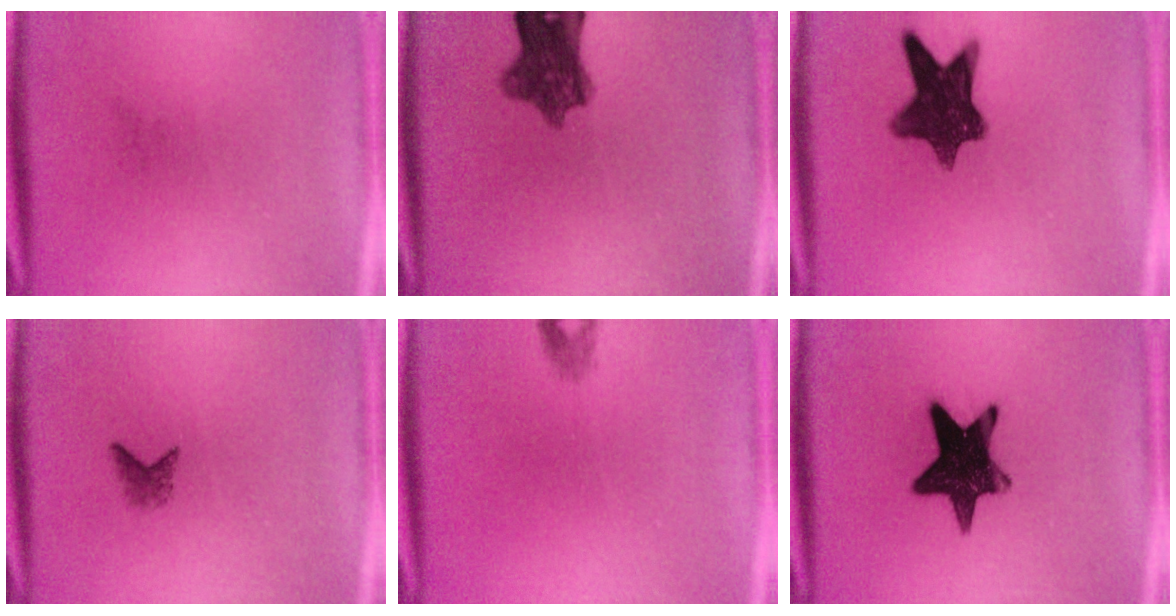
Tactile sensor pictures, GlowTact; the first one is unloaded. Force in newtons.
{"total": 8.4}
{"total": 10.8}
{"total": 1.4}
{"total": 1.2}
{"total": 14.3}